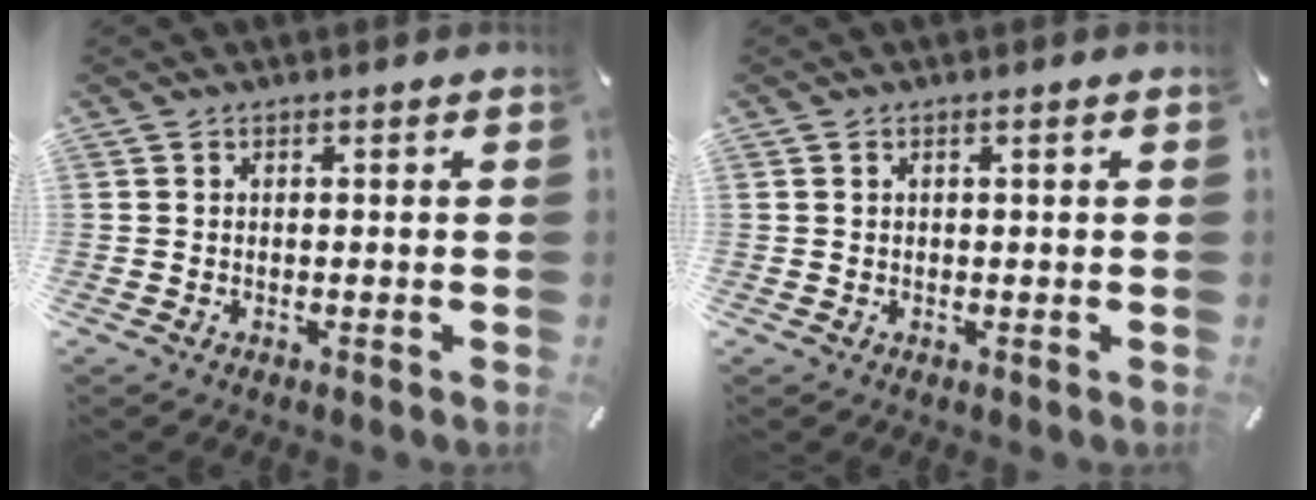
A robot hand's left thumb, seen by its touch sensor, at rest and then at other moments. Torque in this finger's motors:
{"motor_torque": [-0.14, -0.44, -0.09, 0.17, -0.02]}